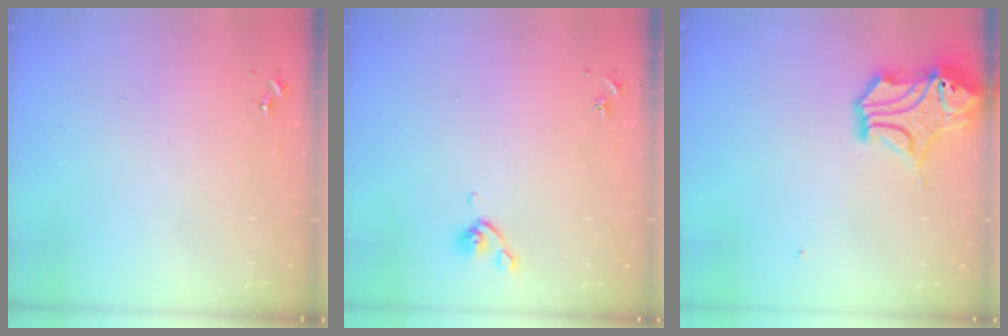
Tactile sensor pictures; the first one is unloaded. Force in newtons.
{"total": 4.8, "press": 4.6, "slide": 1.0}
{"total": 14.5, "press": 14.4, "slide": 2.2}